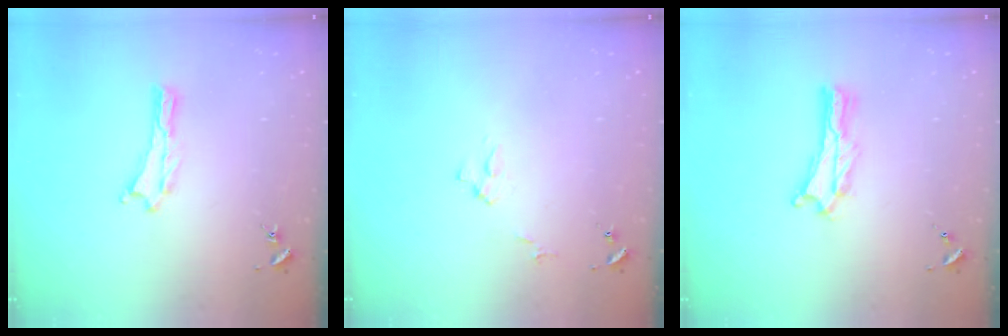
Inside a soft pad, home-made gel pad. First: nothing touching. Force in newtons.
{"total": 3.1, "press": 3.0, "slide": 0.4}
{"total": 1.3, "press": 1.3, "slide": 0.3}